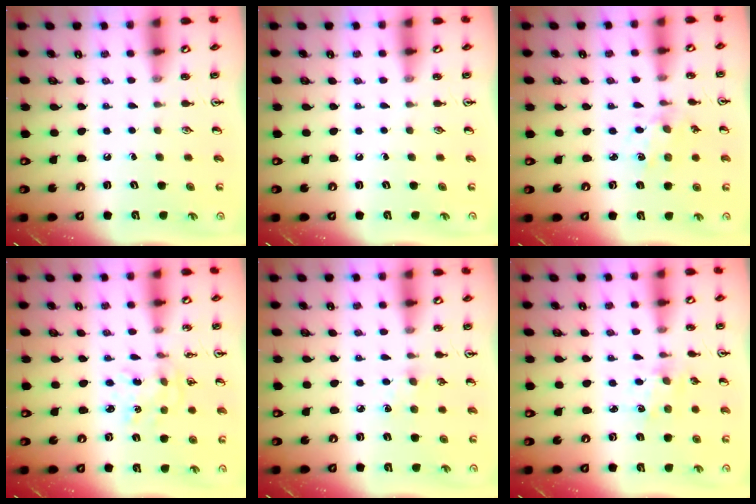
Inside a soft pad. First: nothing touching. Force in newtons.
{"total": 0.0}
{"total": 1.7, "press": 1.6, "slide": 0.1}
{"total": 1.7, "press": 1.7, "slide": 0.1}
{"total": 3.9, "press": 3.9, "slide": 0.5}
{"total": 1.5, "press": 1.5, "slide": 0.1}